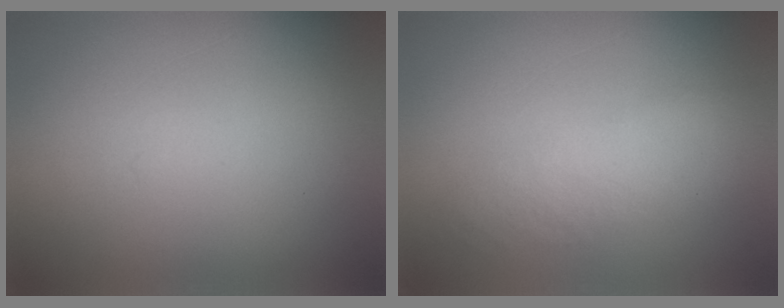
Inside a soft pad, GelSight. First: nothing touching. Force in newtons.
{"total": 2.9}